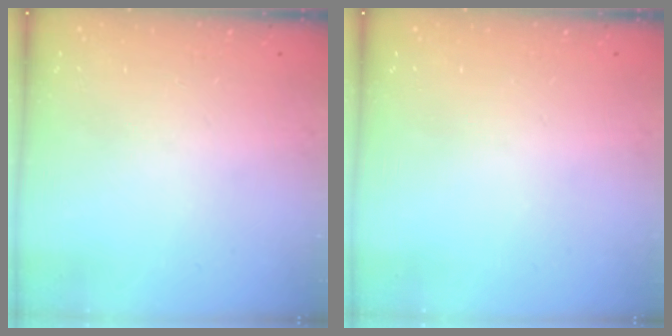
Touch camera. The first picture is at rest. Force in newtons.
{"total": 0.0}